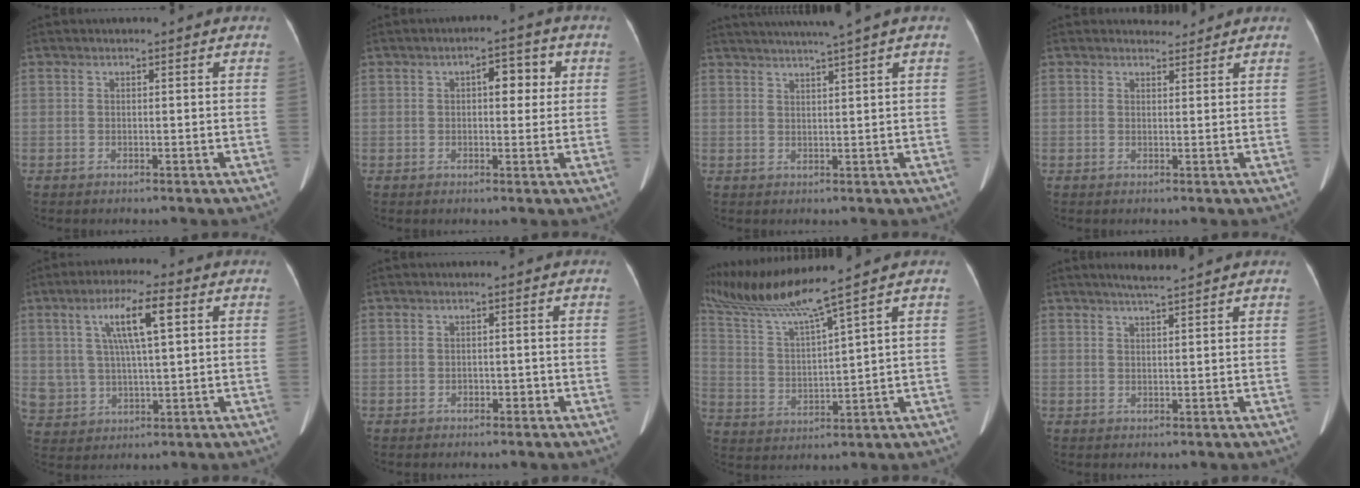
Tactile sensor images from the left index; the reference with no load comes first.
{"total": 4.5, "force": [1.2, 2.2, 3.8], "torque": [-0.050, 0.020, 0.014]}
{"total": 7.8, "force": [6.3, -1.6, 4.3], "torque": [-0.063, 0.016, 0.087]}
{"total": 1.9, "force": [1.8, 0.5, -0.2], "torque": [-0.002, -0.001, 0.027]}
{"total": 10.9, "force": [3.9, 3.3, 9.6], "torque": [-0.189, 0.019, 0.074]}
{"total": 1.0, "force": [-0.6, 0.7, 0.5], "torque": [-0.008, 0.004, -0.009]}
{"total": 10.6, "force": [8.7, -2.9, 5.2], "torque": [-0.109, -0.003, 0.175]}
{"total": 3.5, "force": [3.0, -0.6, 1.6], "torque": [-0.028, 0.011, 0.051]}